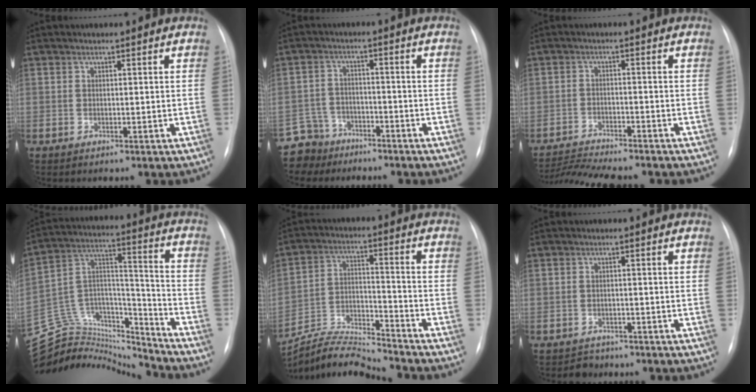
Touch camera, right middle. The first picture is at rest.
{"total": 6.5, "force": [-5.4, 3.6, -0.8], "torque": [0.017, 0.005, -0.099]}
{"total": 7.9, "force": [-7.4, -0.4, 2.5], "torque": [-0.041, -0.007, -0.119]}
{"total": 23.9, "force": [-22.9, 5.1, 4.8], "torque": [-0.130, 0.043, -0.371]}
{"total": 10.3, "force": [-10.2, -1.2, 0.6], "torque": [-0.015, 0.018, -0.190]}
{"total": 2.0, "force": [-1.6, 1.1, -0.6], "torque": [0.006, 0.003, -0.024]}